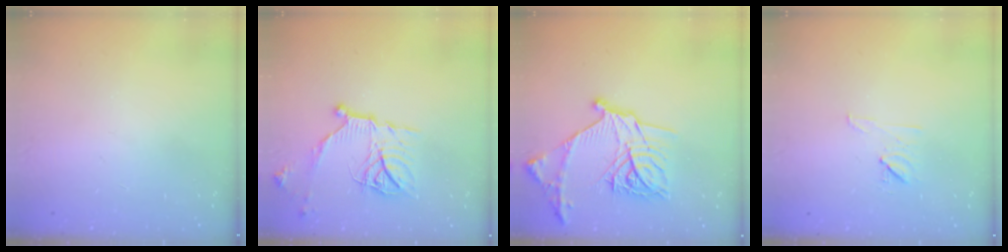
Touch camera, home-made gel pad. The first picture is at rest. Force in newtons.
{"total": 14.7, "press": 14.7, "slide": 0.2}
{"total": 21.1, "press": 21.0, "slide": 1.2}
{"total": 6.7, "press": 6.6, "slide": 1.1}